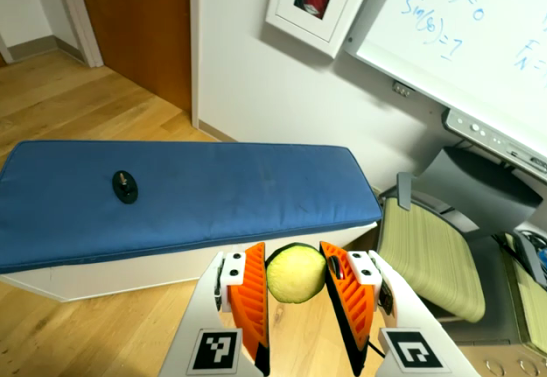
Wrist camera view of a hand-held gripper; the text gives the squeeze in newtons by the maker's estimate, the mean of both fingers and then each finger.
{"total": 8.7, "left": 8.5, "right": 8.9}